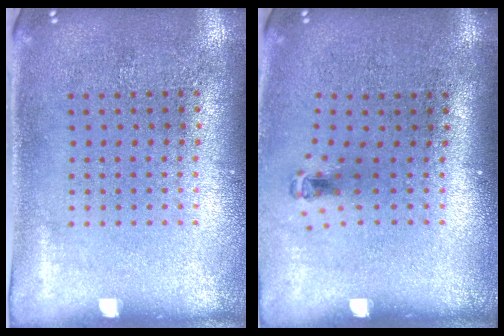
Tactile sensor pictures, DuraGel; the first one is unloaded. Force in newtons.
{"total": 0.7, "press": 0.4, "slide": 0.6}